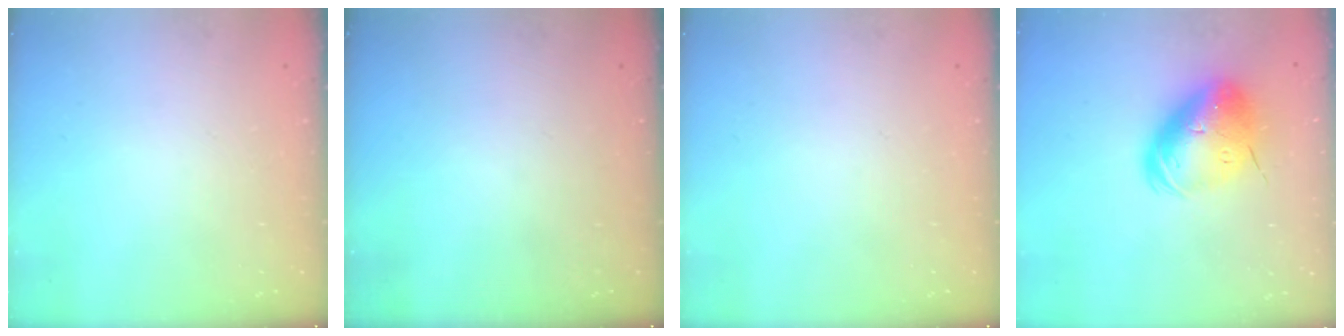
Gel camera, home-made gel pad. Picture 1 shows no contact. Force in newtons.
{"total": 0.0}
{"total": 0.0}
{"total": 16.0, "press": 15.7, "slide": 2.9}